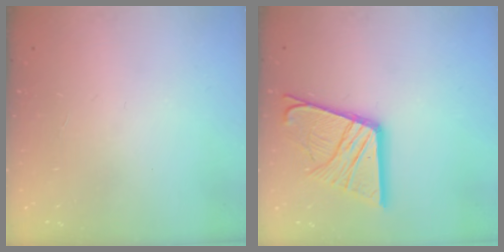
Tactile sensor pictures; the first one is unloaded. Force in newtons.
{"total": 17.4, "press": 17.3, "slide": 1.8}